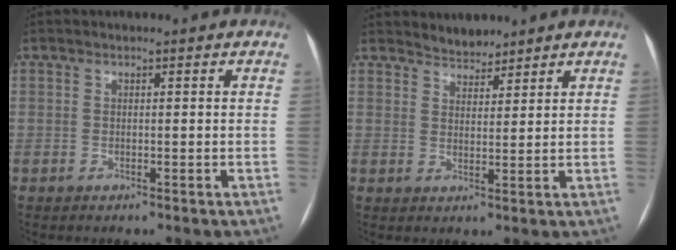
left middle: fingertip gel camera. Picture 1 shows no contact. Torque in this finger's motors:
{"motor_torque": [0.09, -0.15, -0.01, -0.01]}